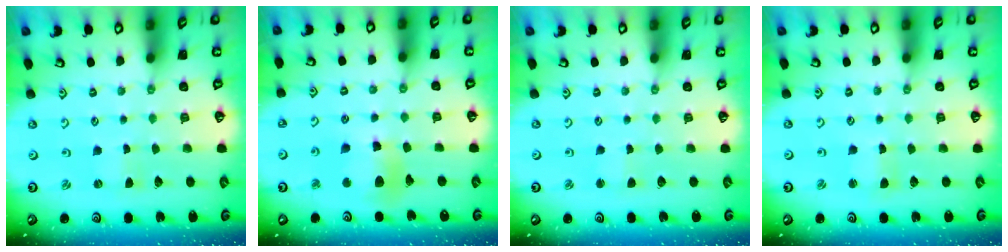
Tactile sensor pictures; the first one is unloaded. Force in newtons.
{"total": 9.8, "press": 9.7, "slide": 1.2}
{"total": 2.0, "press": 2.0, "slide": 0.3}
{"total": 1.6, "press": 1.6, "slide": 0.4}